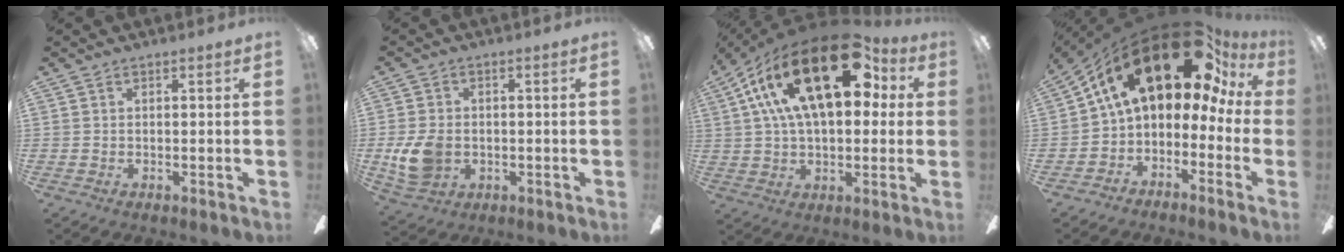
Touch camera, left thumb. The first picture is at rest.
{"total": 8.5, "force": [-1.2, 6.5, 5.4], "torque": [-0.123, 0.009, -0.020]}
{"total": 27.9, "force": [11.3, 14.0, 21.3], "torque": [-0.381, -0.041, 0.182]}
{"total": 22.1, "force": [12.0, 10.1, 15.6], "torque": [-0.272, -0.075, 0.211]}